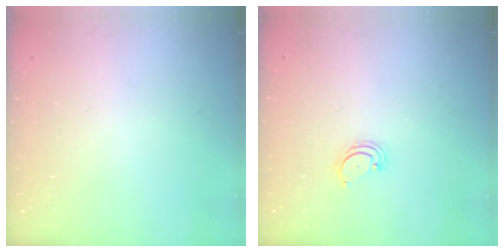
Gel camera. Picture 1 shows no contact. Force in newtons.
{"total": 2.9, "press": 2.9, "slide": 0.3}